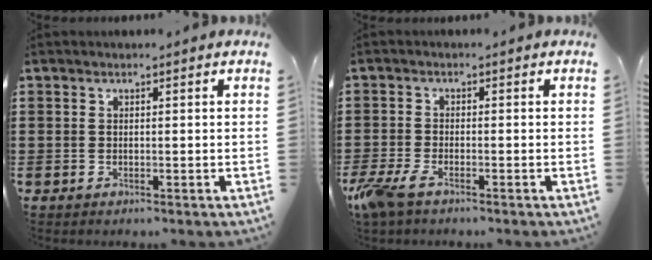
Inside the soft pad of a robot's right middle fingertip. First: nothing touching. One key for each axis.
{"total": 3.8, "fx": -2.5, "fy": 0.8, "fz": 2.8, "tx": -0.079, "ty": -0.014, "tz": -0.054}